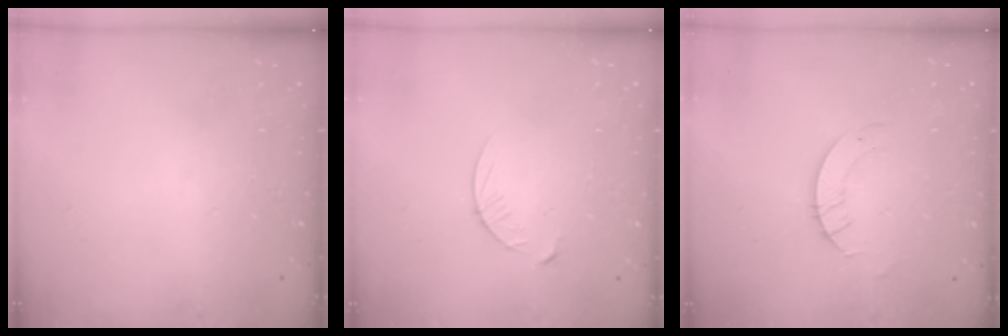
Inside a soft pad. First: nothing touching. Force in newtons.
{"total": 4.6, "press": 4.6, "slide": 0.5}
{"total": 3.2, "press": 3.2, "slide": 0.3}